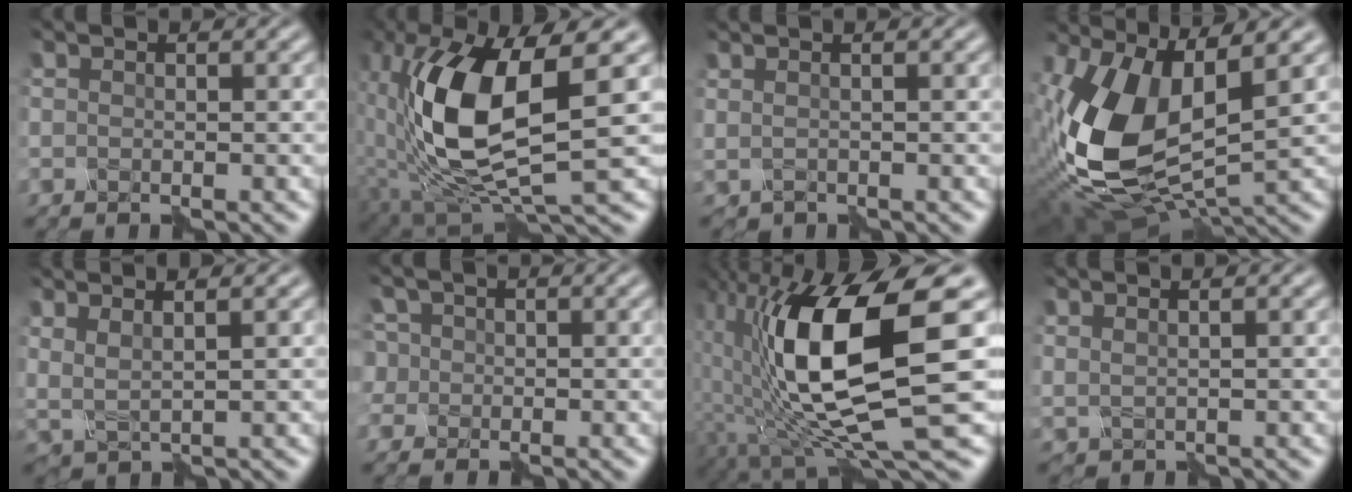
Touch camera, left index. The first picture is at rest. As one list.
[{"total": 11.5, "force": [0.4, 4.7, 10.5], "torque": [-0.220, -0.005, 0.010]}, {"total": 1.5, "force": [0.8, 0.4, 1.3], "torque": [-0.018, -0.007, 0.010]}, {"total": 11.8, "force": [1.0, 6.0, 10.1], "torque": [-0.232, -0.021, 0.025]}, {"total": 3.3, "force": [2.1, 0.8, 2.4], "torque": [-0.051, 0.007, 0.032]}, {"total": 3.6, "force": [1.0, 3.1, 1.4], "torque": [-0.038, 0.018, 0.011]}, {"total": 13.8, "force": [0.9, 4.0, 13.2], "torque": [-0.243, -0.007, 0.013]}, {"total": 2.1, "force": [1.5, 0.6, 1.4], "torque": [-0.017, -0.001, 0.018]}]